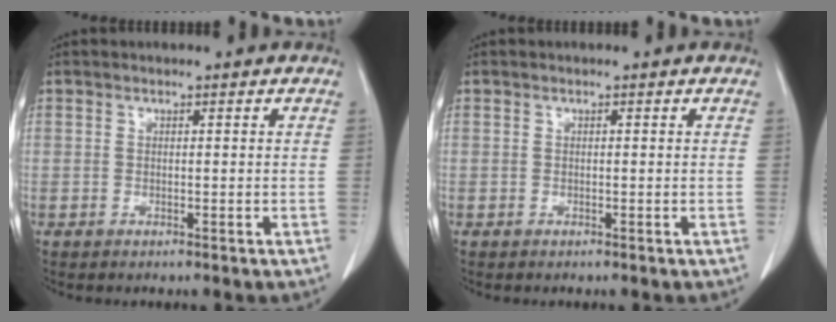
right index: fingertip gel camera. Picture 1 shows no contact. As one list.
[{"total": 0.0}]